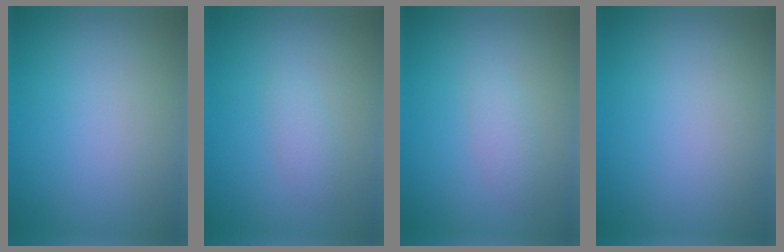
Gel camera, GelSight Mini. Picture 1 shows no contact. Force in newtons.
{"total": 1.2, "press": 1.2, "slide": 0.0}
{"total": 1.3, "press": 1.3, "slide": 0.0}
{"total": 0.0}